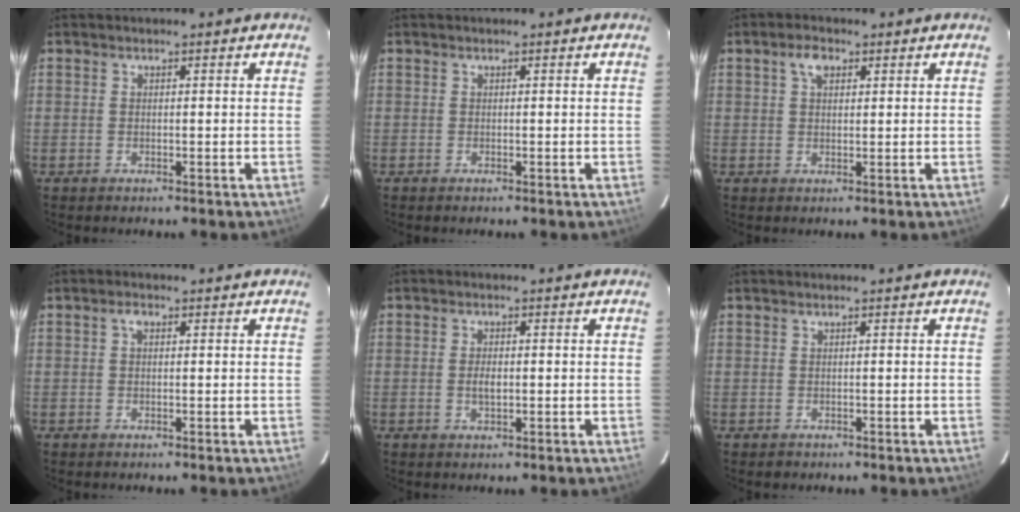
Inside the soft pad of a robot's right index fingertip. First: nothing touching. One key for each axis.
{"total": 0.0}
{"total": 3.0, "fx": 1.4, "fy": 1.8, "fz": 2.0, "tx": -0.036, "ty": 0.010, "tz": 0.024}
{"total": 1.3, "fx": 0.4, "fy": 0.8, "fz": 0.9, "tx": -0.016, "ty": 0.007, "tz": 0.004}
{"total": 2.0, "fx": -0.2, "fy": 0.8, "fz": 1.8, "tx": -0.035, "ty": -0.001, "tz": -0.005}
{"total": 0.6, "fx": -0.1, "fy": 0.6, "fz": 0.0, "tx": 0.000, "ty": 0.002, "tz": 0.002}